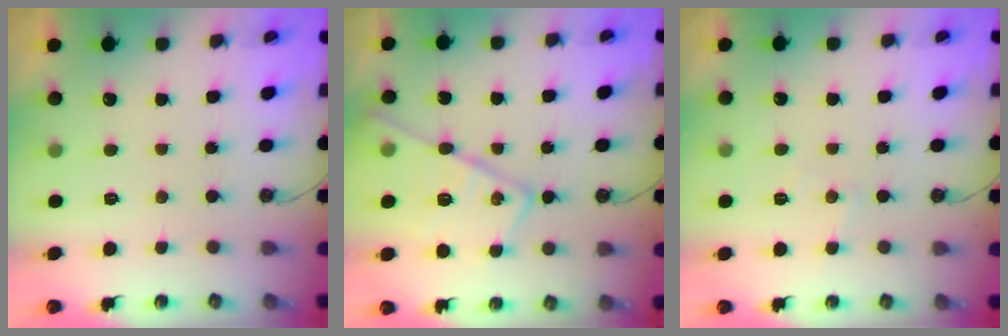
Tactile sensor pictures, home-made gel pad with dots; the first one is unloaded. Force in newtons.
{"total": 17.8, "press": 17.7, "slide": 1.9}
{"total": 4.0, "press": 3.9, "slide": 0.6}